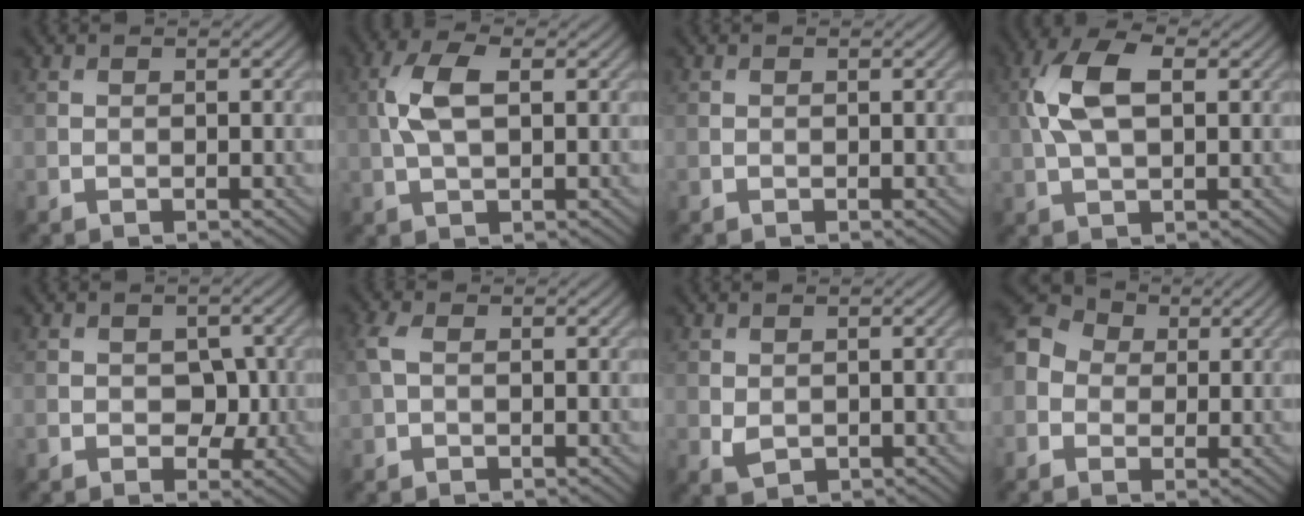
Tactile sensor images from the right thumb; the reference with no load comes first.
{"total": 5.7, "force": [0.8, 2.6, 5.0], "torque": [-0.120, 0.012, 0.013]}
{"total": 0.0}
{"total": 8.2, "force": [1.4, 4.2, 6.9], "torque": [-0.161, 0.018, 0.018]}
{"total": 3.3, "force": [-0.5, 2.5, 2.1], "torque": [-0.033, -0.007, -0.012]}
{"total": 2.7, "force": [0.5, 1.6, 2.2], "torque": [-0.063, 0.009, 0.003]}
{"total": 1.4, "force": [0.1, 1.1, 0.9], "torque": [-0.023, -0.005, 0.007]}
{"total": 6.6, "force": [-0.1, 5.7, 3.2], "torque": [-0.097, 0.007, -0.019]}